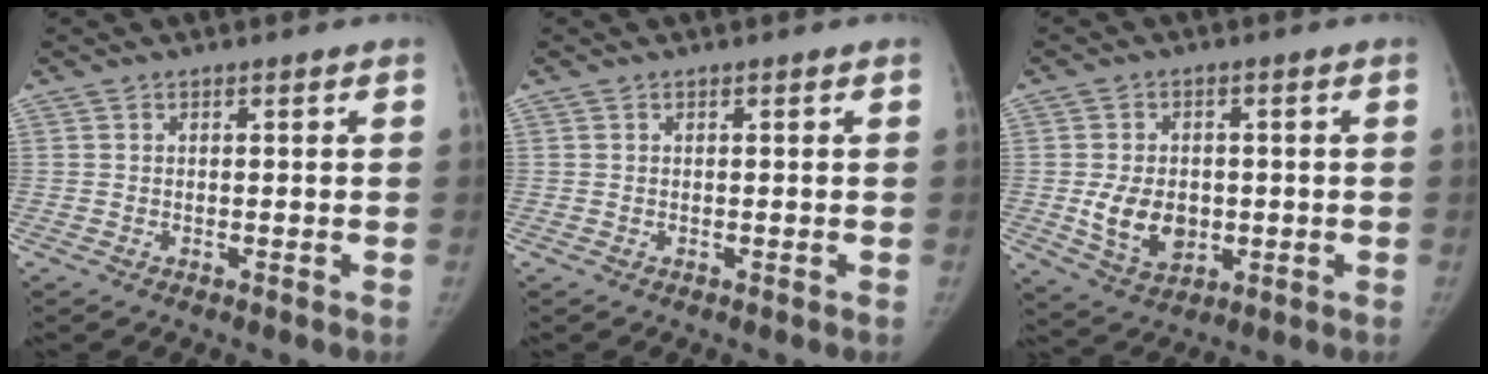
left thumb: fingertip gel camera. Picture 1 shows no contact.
{"total": 0.0}
{"total": 8.8, "force": [-0.9, 6.4, 6.0], "torque": [-0.084, -0.007, -0.001]}